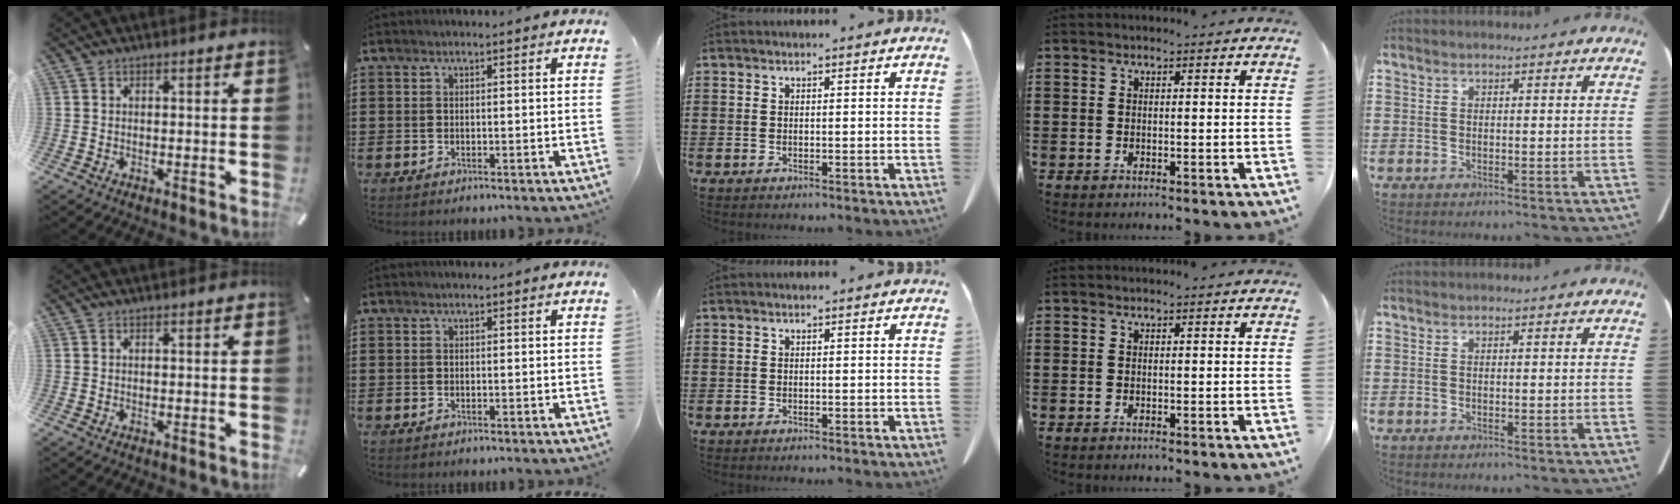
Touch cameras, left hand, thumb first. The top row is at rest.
{}